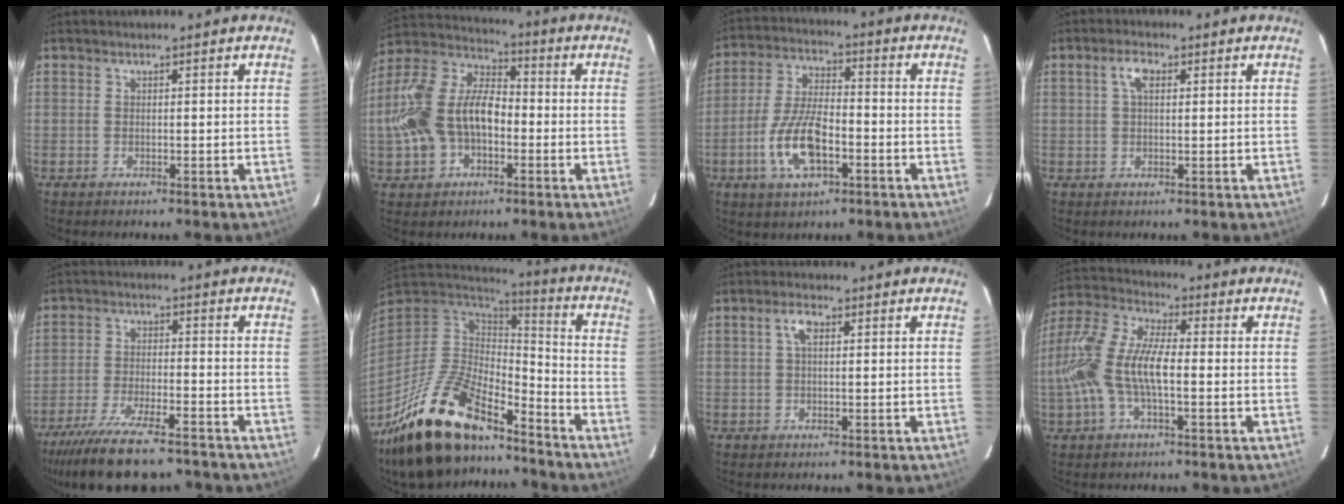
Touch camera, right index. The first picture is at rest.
{"total": 16.9, "force": [-3.2, 10.9, 12.5], "torque": [-0.281, 0.021, -0.057]}
{"total": 11.7, "force": [-4.4, 4.8, 9.7], "torque": [-0.205, -0.001, -0.078]}
{"total": 3.2, "force": [1.0, 1.6, 2.7], "torque": [-0.052, 0.010, 0.019]}
{"total": 17.1, "force": [-13.8, 4.3, 9.1], "torque": [-0.191, -0.034, -0.223]}
{"total": 22.5, "force": [-16.1, 8.2, 13.4], "torque": [-0.267, -0.028, -0.280]}
{"total": 2.8, "force": [0.8, 1.2, 2.4], "torque": [-0.048, 0.009, 0.015]}
{"total": 15.2, "force": [-2.1, 6.1, 13.7], "torque": [-0.285, 0.007, -0.046]}